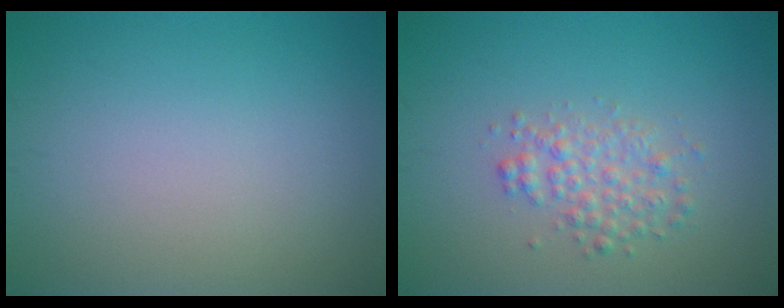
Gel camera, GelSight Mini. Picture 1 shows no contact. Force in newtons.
{"total": 2.5, "press": 2.5, "slide": 0.1}